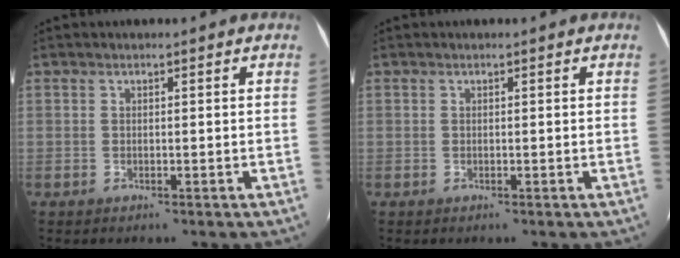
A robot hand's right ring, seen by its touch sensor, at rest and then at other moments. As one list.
[{"total": 0.0}]